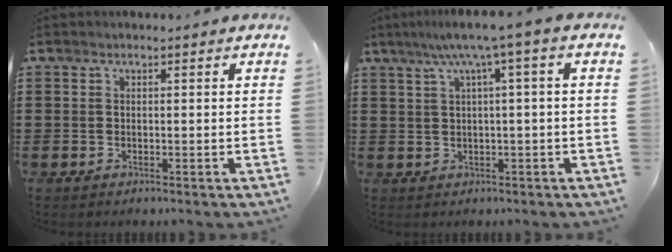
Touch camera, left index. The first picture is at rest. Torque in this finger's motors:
{"motor_torque": [1.63, -0.51, 0.37, 0.12]}